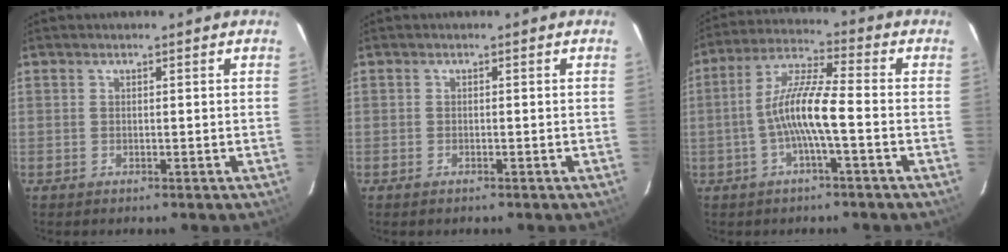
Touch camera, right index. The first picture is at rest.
{"total": 0.7, "force": [-0.6, 0.3, 0.3], "torque": [-0.006, -0.001, -0.013]}
{"total": 9.2, "force": [-2.4, 0.7, 8.9], "torque": [-0.186, 0.012, -0.048]}